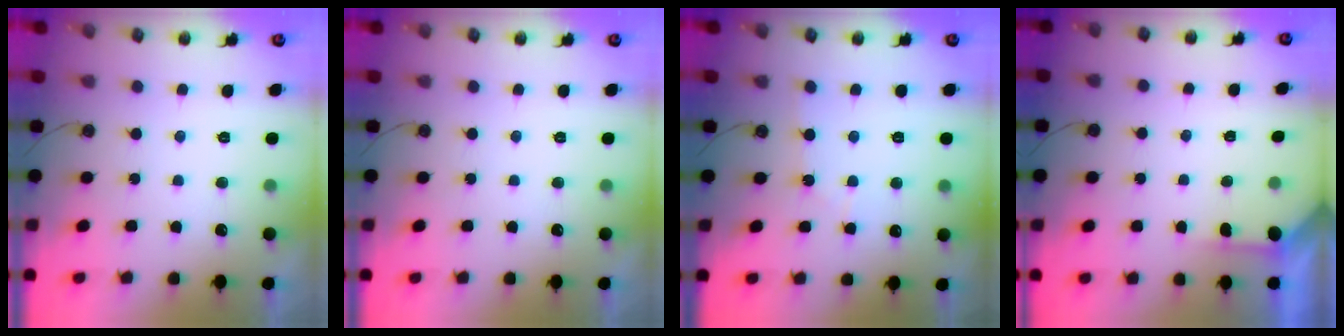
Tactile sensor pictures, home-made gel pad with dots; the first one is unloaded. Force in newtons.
{"total": 0.0}
{"total": 4.6, "press": 4.6, "slide": 0.7}
{"total": 4.0, "press": 3.9, "slide": 0.2}